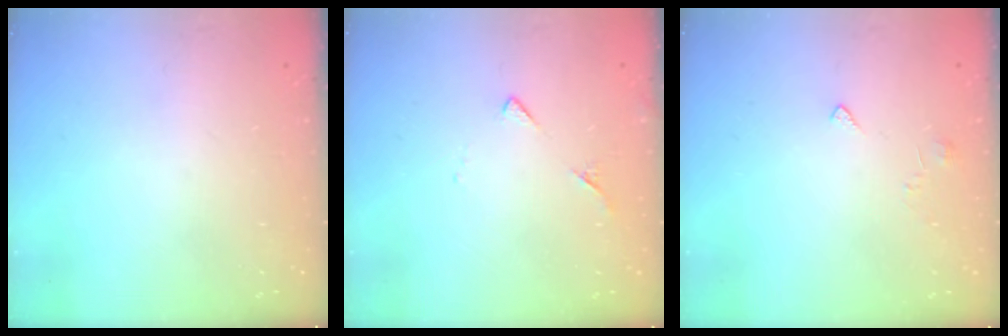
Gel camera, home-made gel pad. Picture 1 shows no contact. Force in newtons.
{"total": 4.8, "press": 4.8, "slide": 0.5}
{"total": 2.0, "press": 2.0, "slide": 0.4}